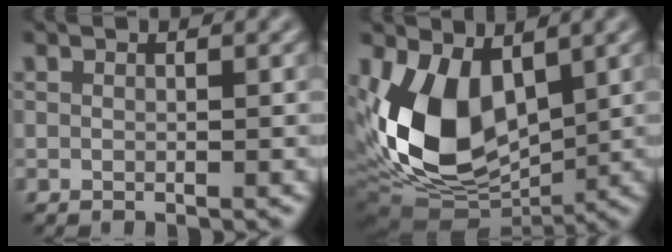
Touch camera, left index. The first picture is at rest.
{"total": 11.0, "force": [0.8, 6.7, 8.7], "torque": [-0.185, -0.020, 0.017]}